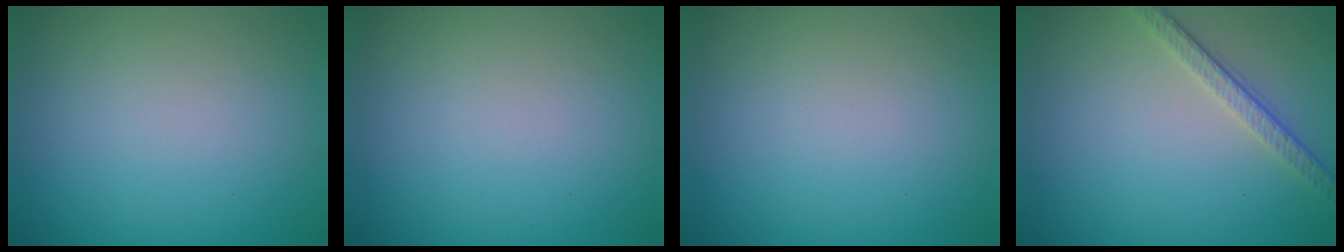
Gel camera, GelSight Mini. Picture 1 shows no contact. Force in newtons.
{"total": 0.0}
{"total": 0.0}
{"total": 2.6, "press": 2.0, "slide": 1.7}